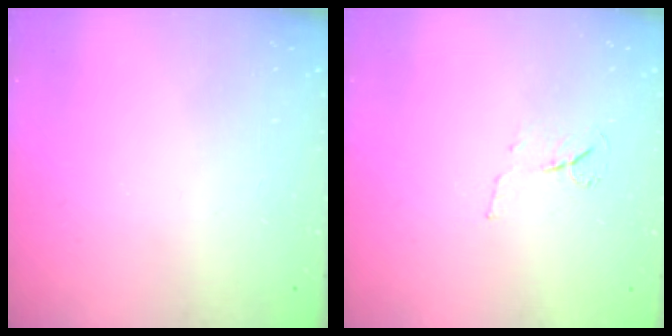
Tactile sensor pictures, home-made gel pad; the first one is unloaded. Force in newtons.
{"total": 4.7, "press": 4.6, "slide": 0.8}